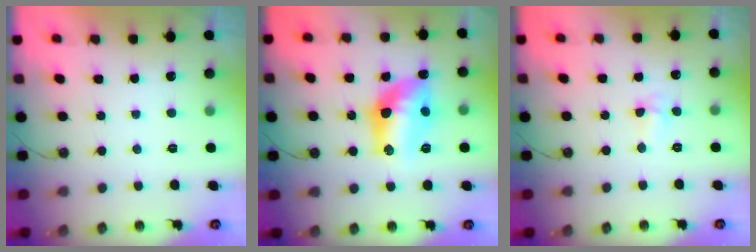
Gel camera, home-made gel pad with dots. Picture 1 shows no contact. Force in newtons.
{"total": 13.0, "press": 13.0, "slide": 1.0}
{"total": 3.8, "press": 3.7, "slide": 0.7}